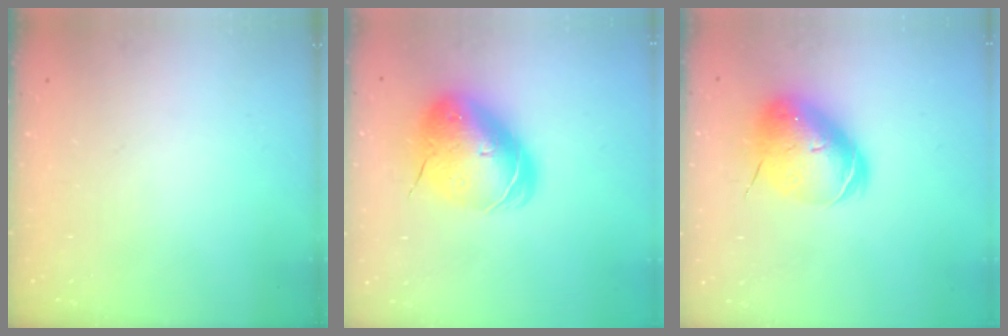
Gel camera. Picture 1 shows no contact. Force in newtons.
{"total": 12.1, "press": 11.9, "slide": 2.2}
{"total": 10.8, "press": 10.5, "slide": 2.2}